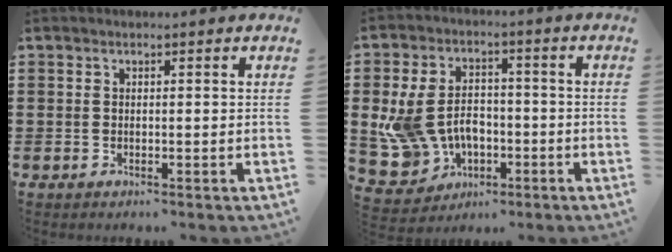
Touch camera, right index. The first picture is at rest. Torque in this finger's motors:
{"motor_torque": [1.34, 0.80, 0.35, 0.21]}